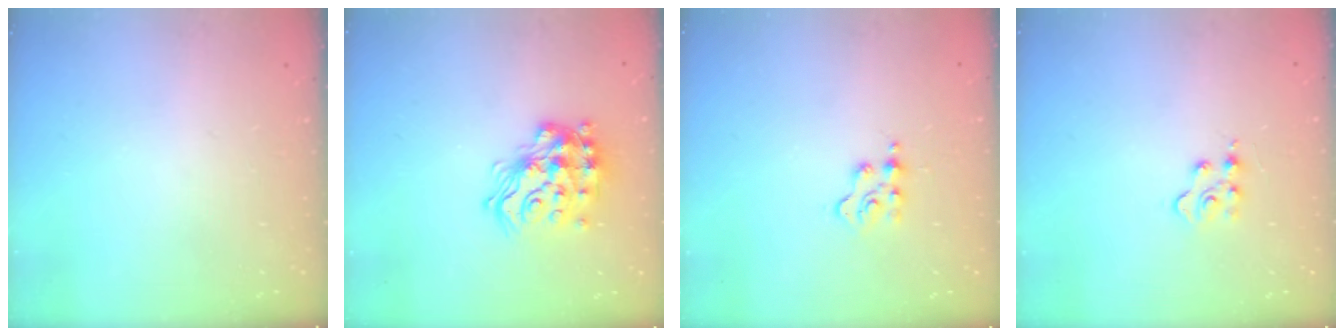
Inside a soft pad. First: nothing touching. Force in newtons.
{"total": 19.1, "press": 19.0, "slide": 1.1}
{"total": 2.6, "press": 2.6, "slide": 0.4}
{"total": 4.0, "press": 3.9, "slide": 0.6}